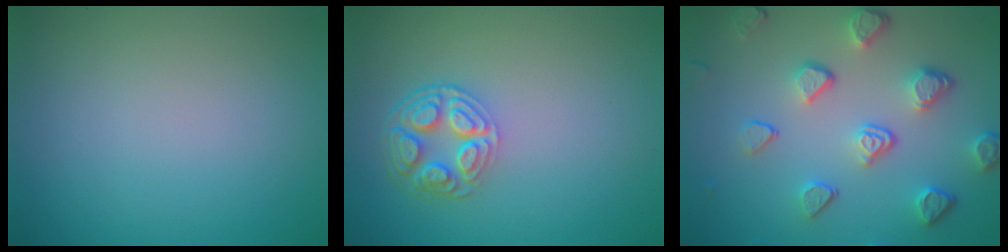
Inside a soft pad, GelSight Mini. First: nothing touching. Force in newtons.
{"total": 4.6, "press": 3.5, "slide": 2.9}
{"total": 4.8, "press": 3.7, "slide": 3.1}